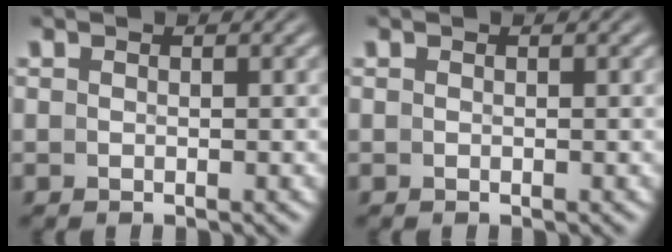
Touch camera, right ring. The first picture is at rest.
{"total": 0.0}